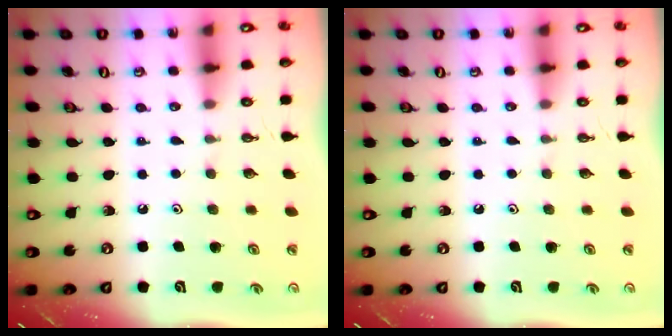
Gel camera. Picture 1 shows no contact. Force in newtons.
{"total": 0.0}